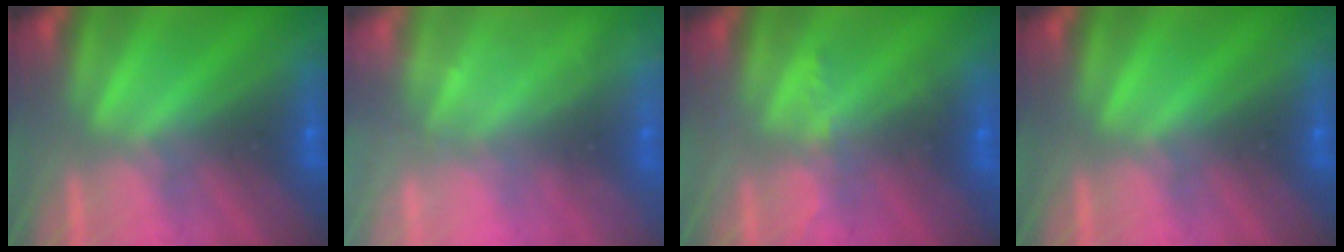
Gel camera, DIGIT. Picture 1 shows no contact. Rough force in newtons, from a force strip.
{"total": 2.3}
{"total": 2.3}
{"total": 0.0}